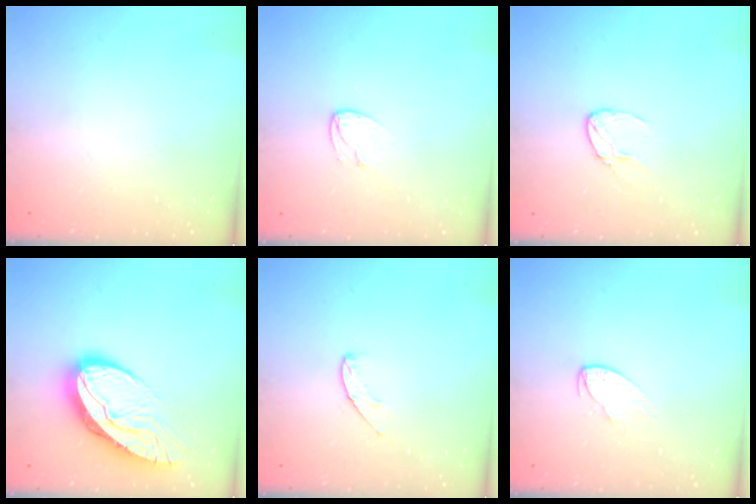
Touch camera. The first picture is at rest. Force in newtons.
{"total": 4.5, "press": 4.5, "slide": 0.4}
{"total": 4.0, "press": 4.0, "slide": 0.2}
{"total": 16.0, "press": 16.0, "slide": 1.5}
{"total": 5.2, "press": 5.1, "slide": 0.5}
{"total": 4.1, "press": 4.1, "slide": 0.5}